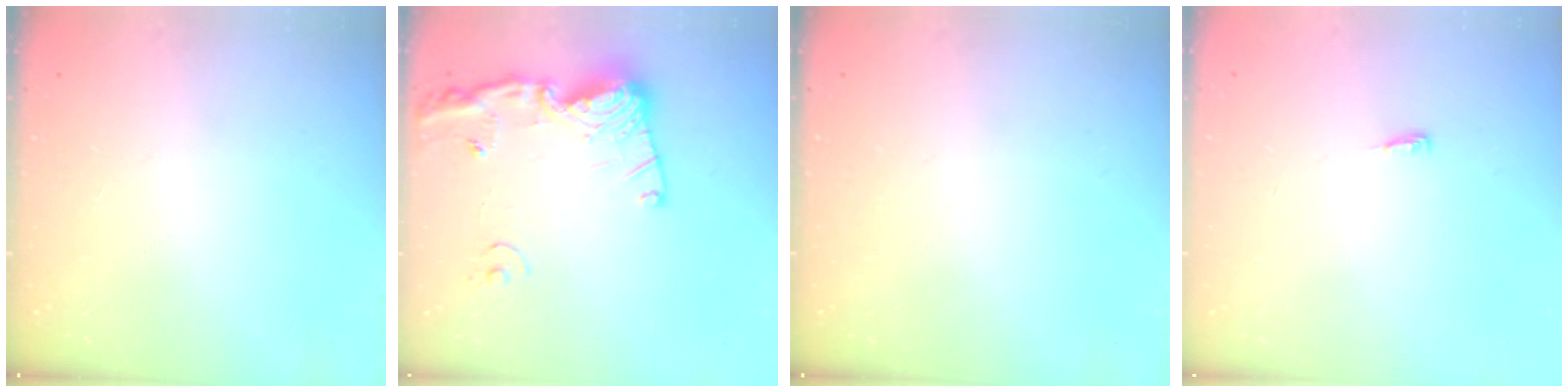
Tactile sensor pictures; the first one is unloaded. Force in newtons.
{"total": 15.8, "press": 15.7, "slide": 1.8}
{"total": 0.0}
{"total": 3.4, "press": 3.3, "slide": 0.7}